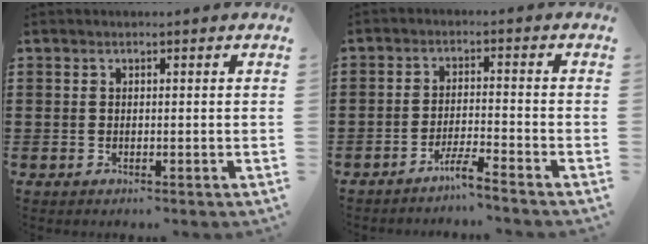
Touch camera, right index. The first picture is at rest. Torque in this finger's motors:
{"motor_torque": [-0.12, 0.17, -0.03, 0.01]}